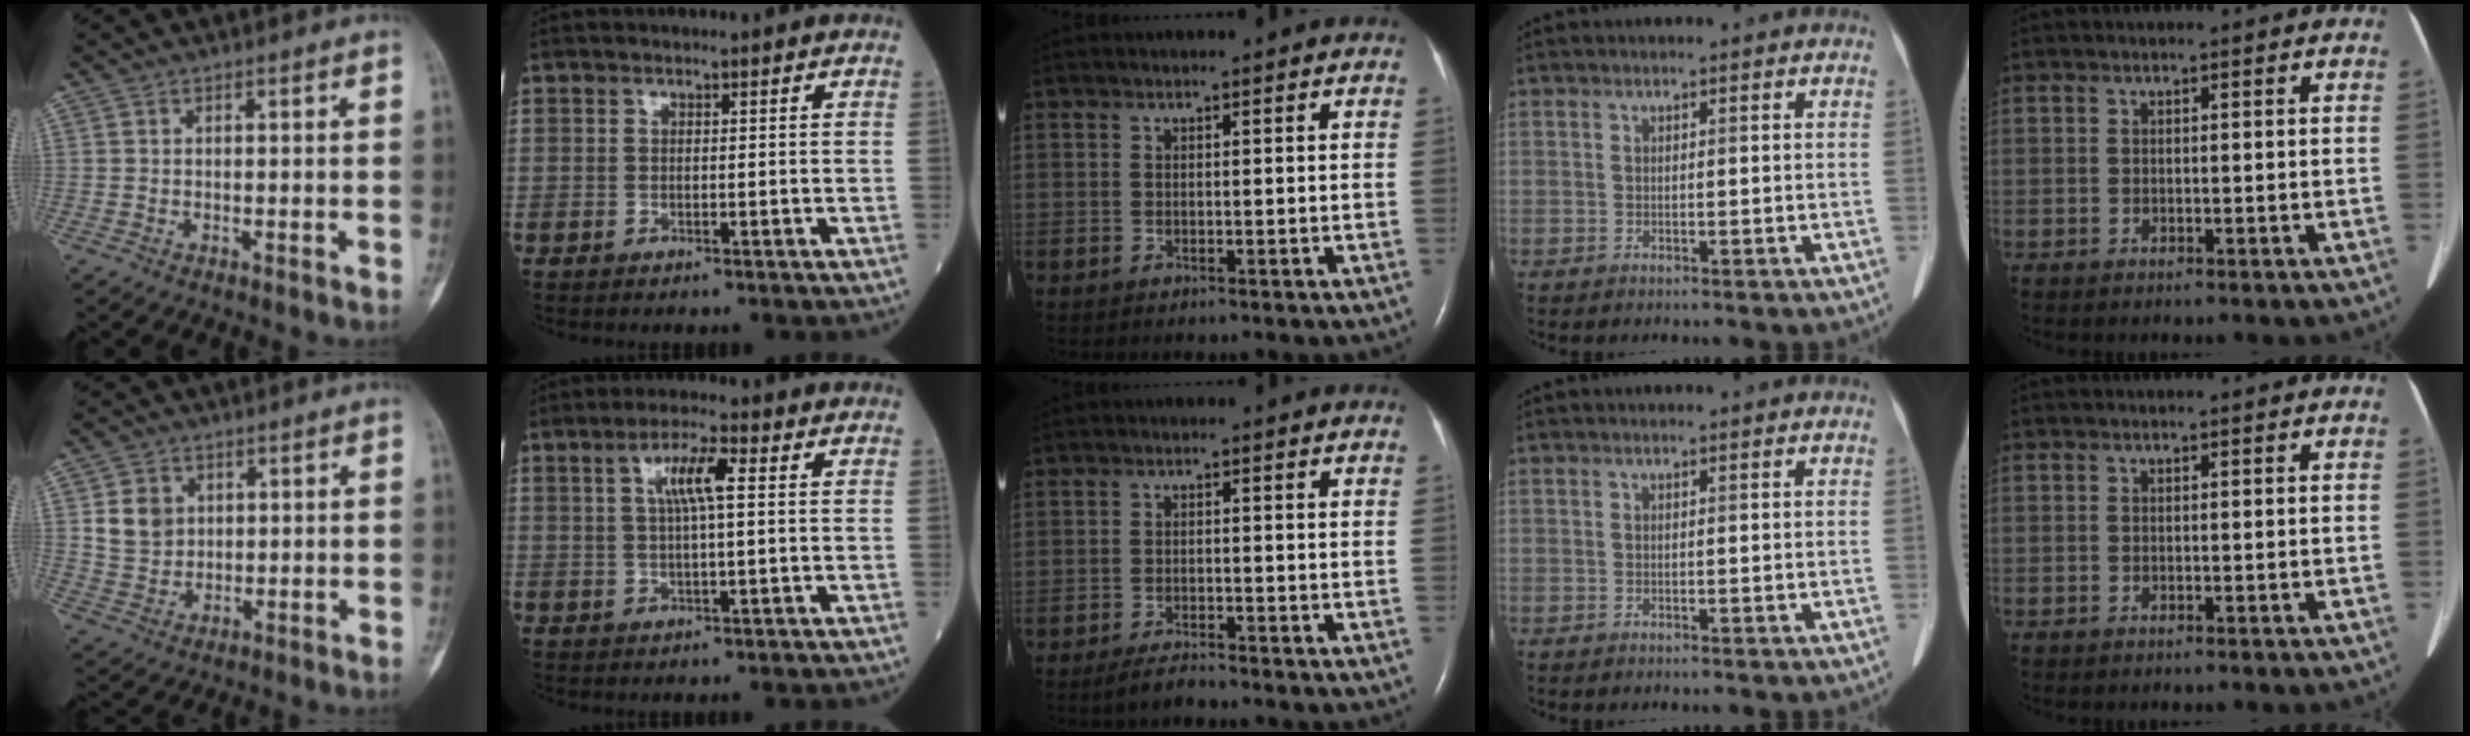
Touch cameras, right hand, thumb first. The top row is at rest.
{"thumb": {"total": 6.2, "force": [1.8, 5.2, 2.8], "torque": [-0.029, -0.011, 0.041]}, "index": {"total": 5.7, "force": [1.5, 0.6, 5.5], "torque": [-0.103, 0.008, 0.028]}, "middle": {"total": 2.8, "force": [-2.5, 0.3, 1.3], "torque": [-0.035, -0.008, -0.044]}}